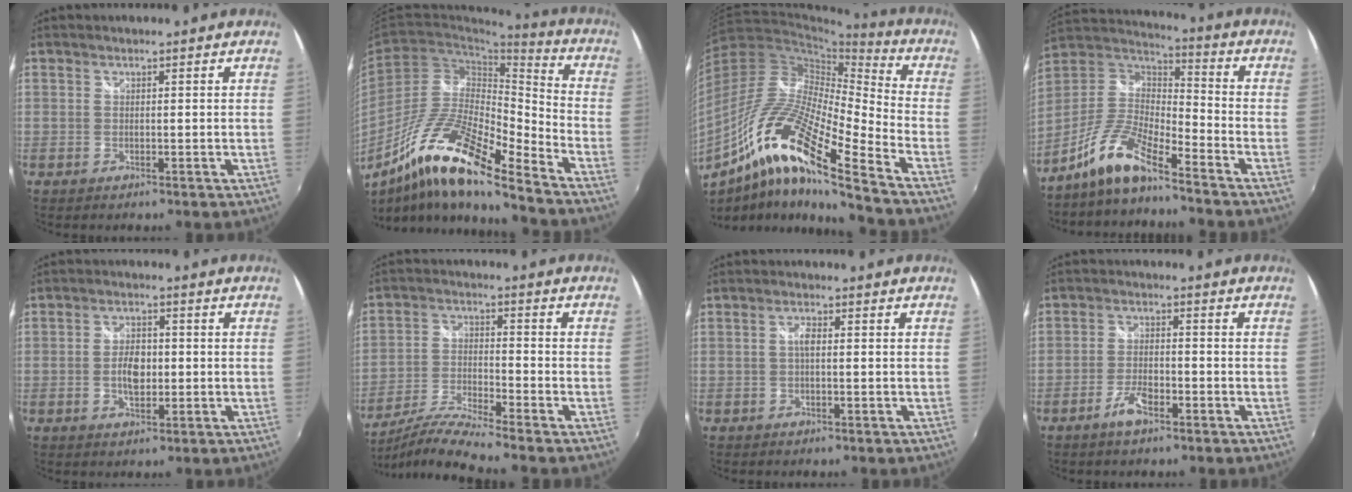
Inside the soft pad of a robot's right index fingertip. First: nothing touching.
{"total": 17.6, "force": [-12.1, 2.7, 12.4], "torque": [-0.228, -0.007, -0.240]}
{"total": 20.3, "force": [-11.1, 3.1, 16.7], "torque": [-0.312, -0.016, -0.232]}
{"total": 10.8, "force": [-8.1, 2.5, 6.8], "torque": [-0.154, 0.013, -0.165]}
{"total": 5.3, "force": [-0.6, 3.1, 4.3], "torque": [-0.081, 0.004, -0.010]}
{"total": 9.9, "force": [-8.9, -1.5, 4.1], "torque": [-0.091, -0.006, -0.175]}
{"total": 1.7, "force": [-0.1, 0.6, 1.6], "torque": [-0.031, 0.005, -0.003]}
{"total": 4.6, "force": [-3.0, 1.5, 3.2], "torque": [-0.075, 0.000, -0.056]}